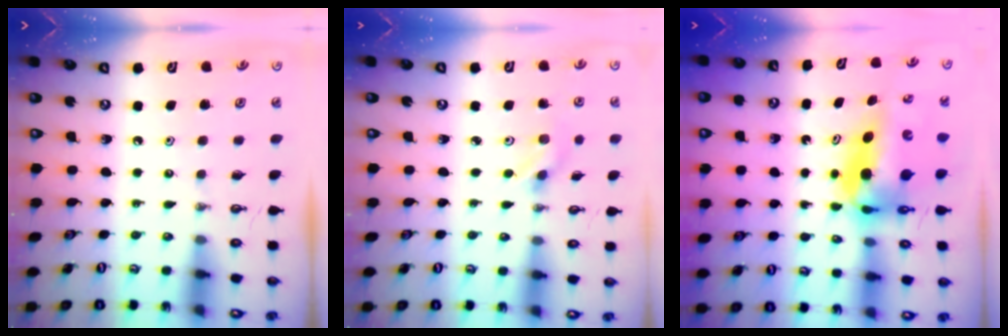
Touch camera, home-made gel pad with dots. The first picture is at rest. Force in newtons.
{"total": 2.2, "press": 2.1, "slide": 0.7}
{"total": 10.1, "press": 7.5, "slide": 6.9}